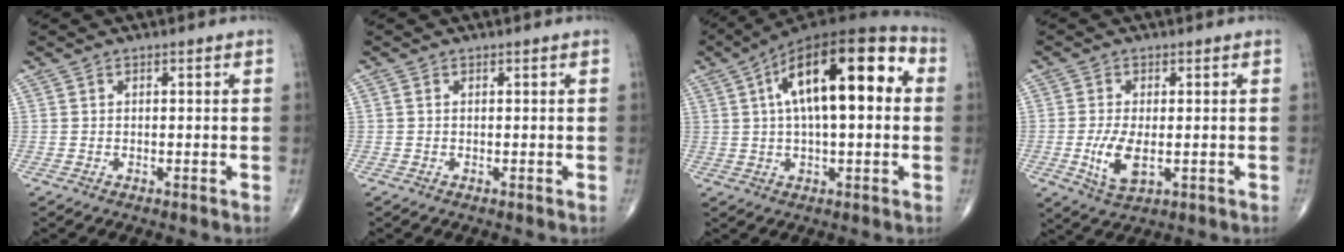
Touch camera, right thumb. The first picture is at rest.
{"total": 0.0}
{"total": 21.0, "force": [4.3, 8.4, 18.7], "torque": [-0.289, 0.035, 0.056]}
{"total": 6.4, "force": [-1.1, 3.0, 5.6], "torque": [-0.115, -0.013, -0.013]}